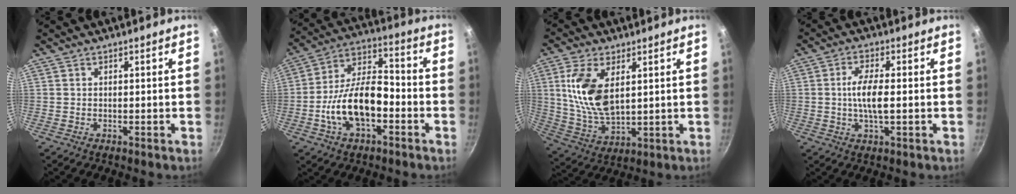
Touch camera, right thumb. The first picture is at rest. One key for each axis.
{"total": 15.9, "fx": -4.7, "fy": 8.4, "fz": 12.7, "tx": -0.201, "ty": 0.050, "tz": -0.094}
{"total": 13.1, "fx": 3.4, "fy": 6.9, "fz": 10.6, "tx": -0.202, "ty": -0.021, "tz": 0.074}
{"total": 6.6, "fx": -0.2, "fy": 2.0, "fz": 6.3, "tx": -0.126, "ty": 0.006, "tz": -0.009}